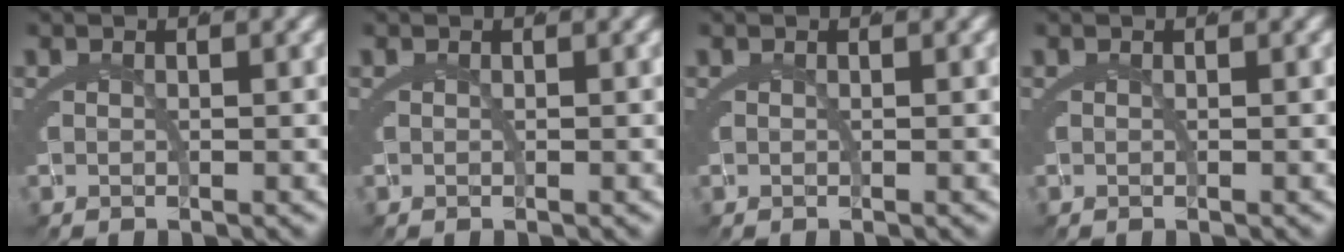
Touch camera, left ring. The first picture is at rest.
{"total": 0.0}
{"total": 0.0}
{"total": 0.0}